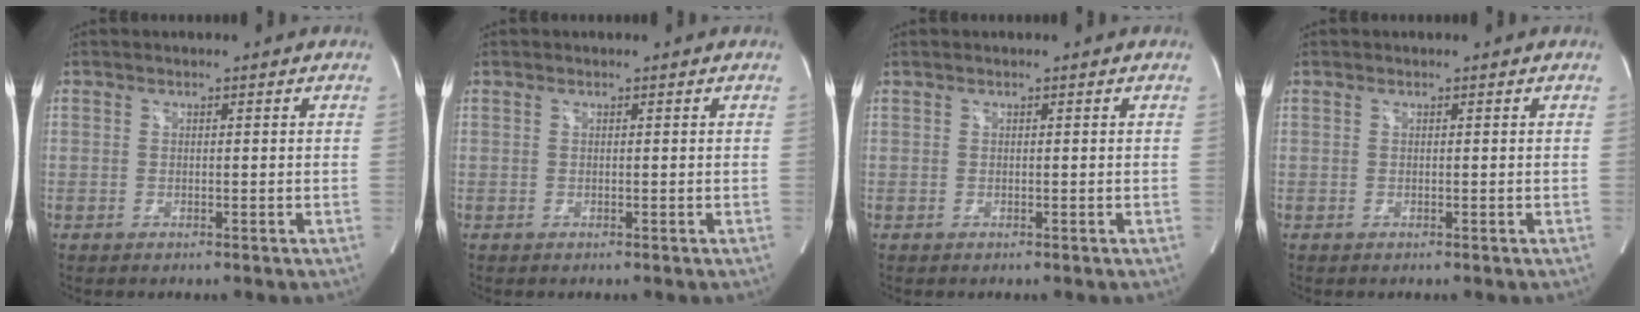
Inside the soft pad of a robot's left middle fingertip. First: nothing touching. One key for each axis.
{"total": 0.0}
{"total": 0.0}
{"total": 0.0}